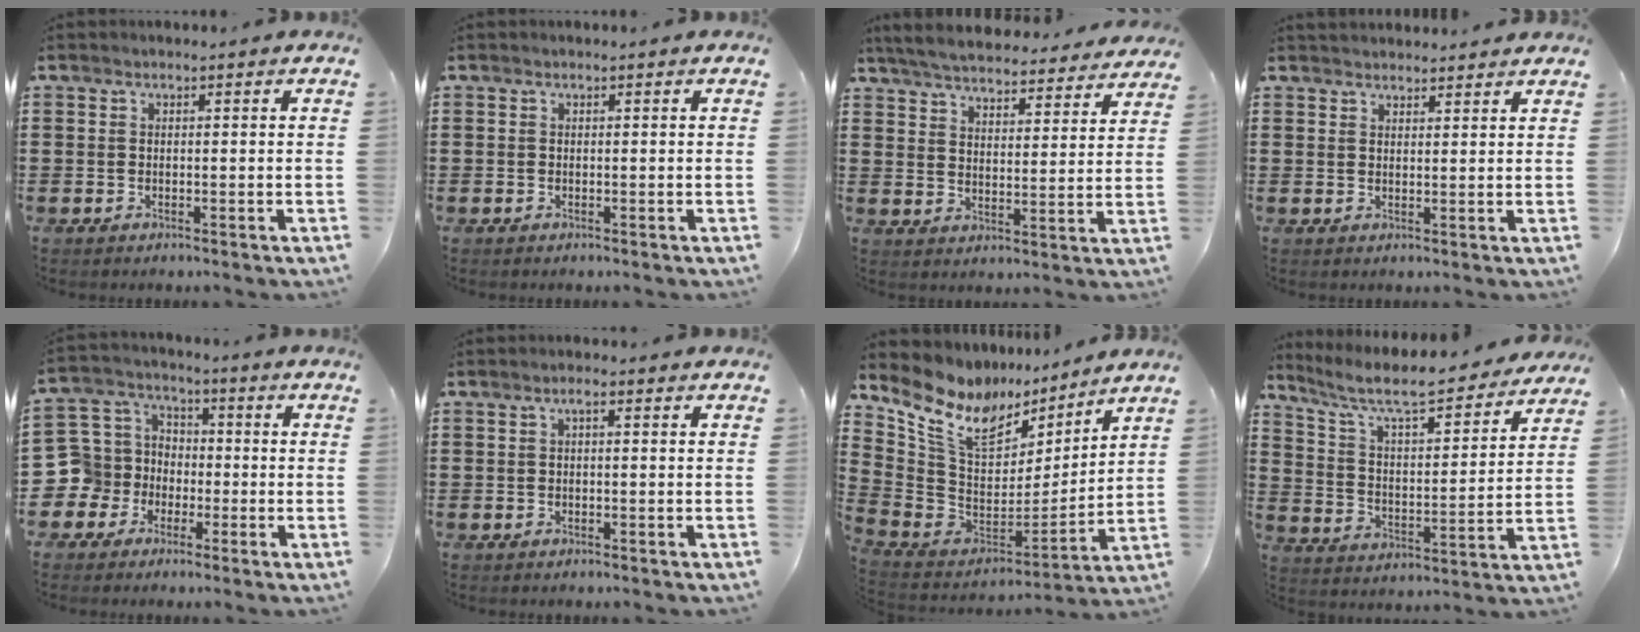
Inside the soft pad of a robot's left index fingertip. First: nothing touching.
{"total": 0.0}
{"total": 5.5, "force": [5.4, 0.1, 1.0], "torque": [-0.046, -0.037, 0.091]}
{"total": 1.9, "force": [1.9, 0.1, -0.1], "torque": [-0.002, -0.002, 0.038]}
{"total": 7.8, "force": [-2.2, 7.4, 0.6], "torque": [-0.077, 0.000, -0.048]}
{"total": 1.3, "force": [-0.2, 0.2, 1.3], "torque": [-0.025, 0.001, -0.004]}
{"total": 11.1, "force": [7.1, 6.3, 5.8], "torque": [-0.150, -0.043, 0.125]}
{"total": 7.9, "force": [6.8, 0.8, 4.0], "torque": [-0.107, -0.044, 0.110]}